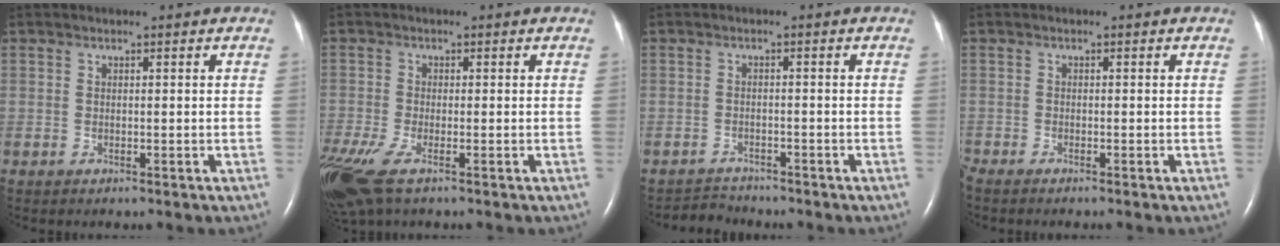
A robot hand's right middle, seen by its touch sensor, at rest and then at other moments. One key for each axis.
{"total": 8.8, "fx": -5.4, "fy": 2.7, "fz": 6.4, "tx": -0.152, "ty": -0.024, "tz": -0.102}
{"total": 2.6, "fx": -2.3, "fy": 0.2, "fz": -1.0, "tx": 0.017, "ty": -0.012, "tz": -0.040}
{"total": 1.6, "fx": -1.5, "fy": -0.2, "fz": 0.5, "tx": -0.013, "ty": -0.003, "tz": -0.029}